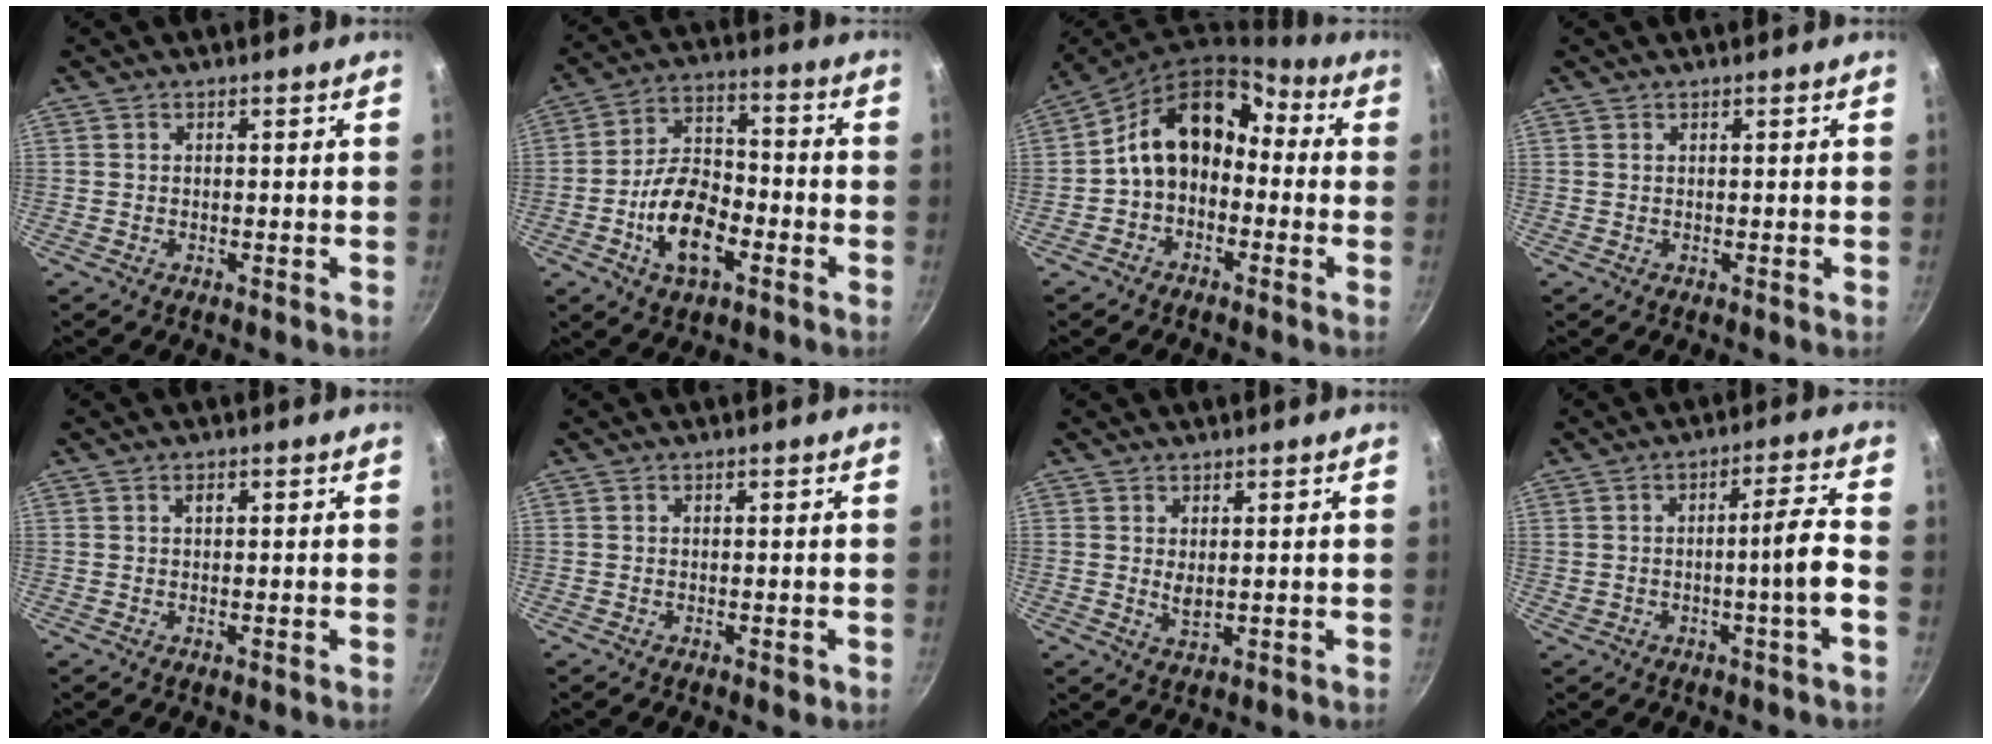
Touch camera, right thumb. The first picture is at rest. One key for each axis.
{"total": 13.3, "fx": -4.8, "fy": 7.3, "fz": 10.0, "tx": -0.164, "ty": 0.039, "tz": -0.092}
{"total": 12.5, "fx": -1.1, "fy": 9.4, "fz": 8.2, "tx": -0.100, "ty": 0.064, "tz": -0.037}
{"total": 0.0}
{"total": 1.1, "fx": 0.4, "fy": 0.6, "fz": 0.8, "tx": -0.011, "ty": 0.001, "tz": 0.005}
{"total": 1.0, "fx": -0.3, "fy": 0.5, "fz": 0.8, "tx": -0.011, "ty": 0.000, "tz": -0.004}
{"total": 2.5, "fx": 0.7, "fy": 1.2, "fz": 2.1, "tx": -0.036, "ty": -0.008, "tz": 0.016}
{"total": 6.9, "fx": -1.8, "fy": -0.4, "fz": 6.6, "tx": -0.102, "ty": 0.023, "tz": -0.023}